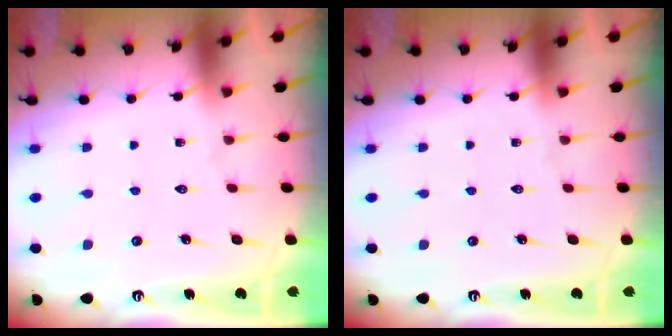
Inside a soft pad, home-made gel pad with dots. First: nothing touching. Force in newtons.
{"total": 0.0}